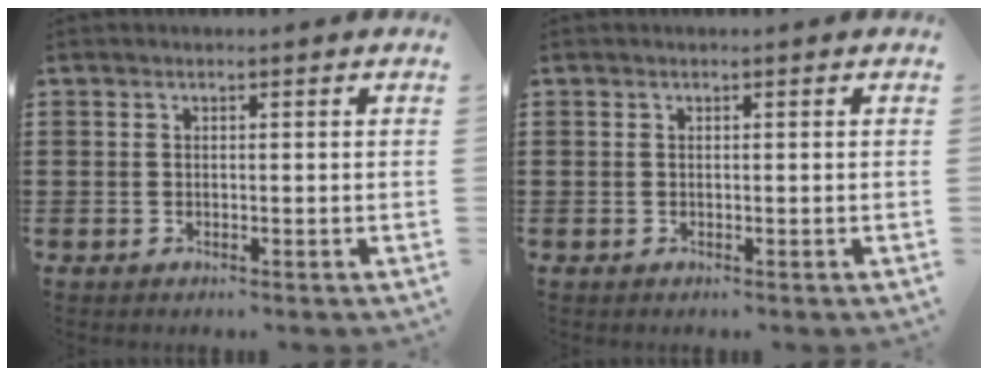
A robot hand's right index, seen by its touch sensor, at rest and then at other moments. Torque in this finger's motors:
{"motor_torque": [0.18, 0.18, 0.00, 0.00]}